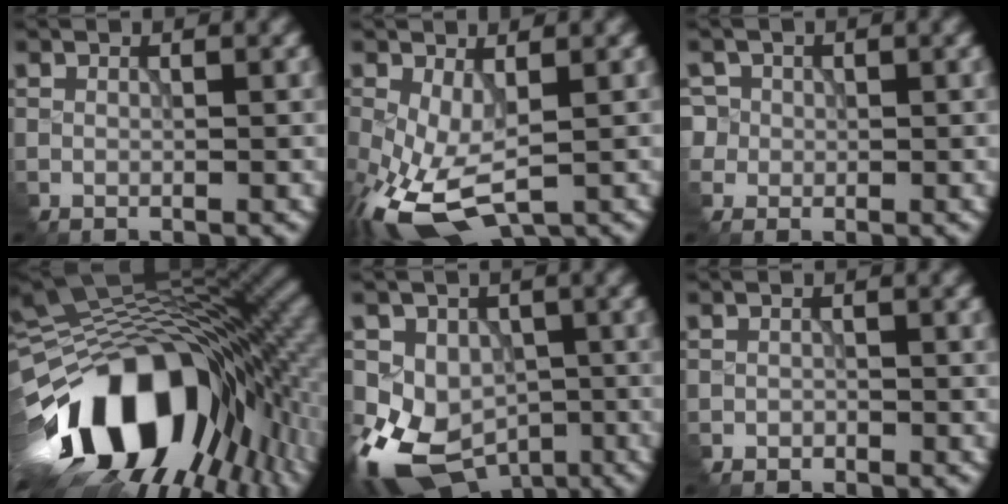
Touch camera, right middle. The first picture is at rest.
{"total": 7.9, "force": [-2.4, 3.9, 6.4], "torque": [-0.161, -0.018, -0.038]}
{"total": 2.2, "force": [0.3, 2.2, 0.2], "torque": [-0.010, 0.002, 0.002]}
{"total": 17.9, "force": [-6.9, 10.1, 13.1], "torque": [-0.228, -0.003, -0.117]}
{"total": 10.8, "force": [-4.9, 8.3, 4.9], "torque": [-0.086, -0.018, -0.073]}
{"total": 0.9, "force": [-0.6, 0.6, 0.0], "torque": [-0.001, -0.003, -0.010]}